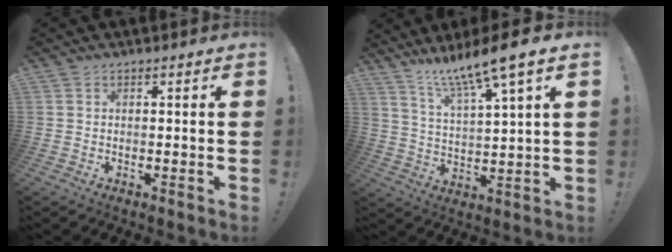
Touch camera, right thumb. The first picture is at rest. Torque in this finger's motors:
{"motor_torque": [0.73, 1.13, 0.25, 0.23, 0.21]}